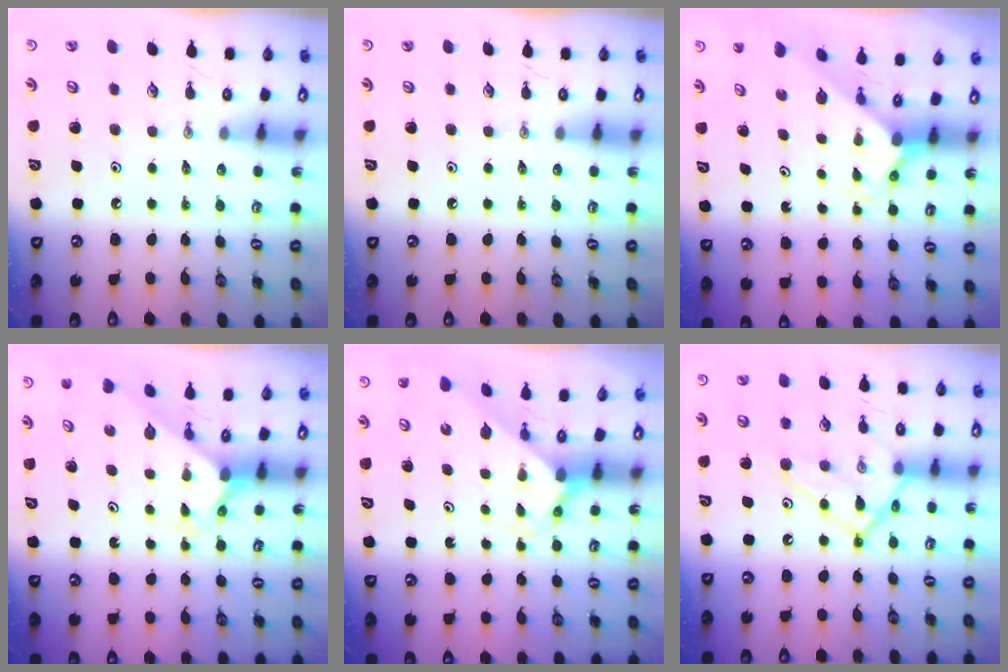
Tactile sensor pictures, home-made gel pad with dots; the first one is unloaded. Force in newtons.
{"total": 0.0}
{"total": 1.6, "press": 1.6, "slide": 0.1}
{"total": 1.9, "press": 1.9, "slide": 0.2}
{"total": 2.3, "press": 2.3, "slide": 0.2}
{"total": 14.6, "press": 14.5, "slide": 1.4}